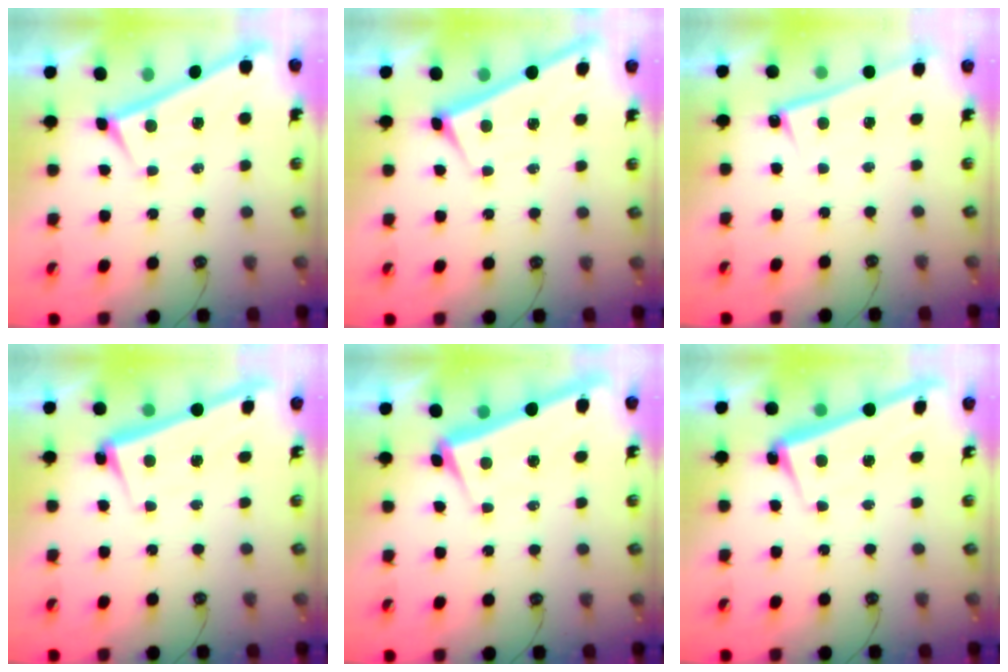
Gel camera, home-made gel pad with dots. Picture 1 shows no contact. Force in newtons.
{"total": 1.6, "press": 1.6, "slide": 0.1}
{"total": 0.7, "press": 0.5, "slide": 0.4}
{"total": 2.4, "press": 2.2, "slide": 0.9}
{"total": 2.9, "press": 2.8, "slide": 0.8}
{"total": 2.2, "press": 2.1, "slide": 0.8}